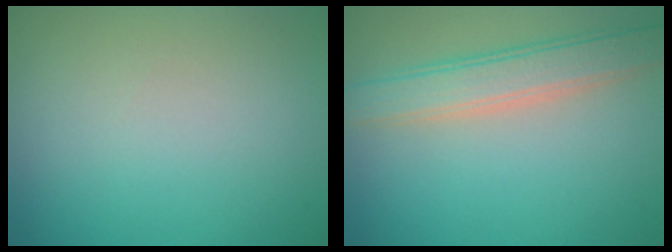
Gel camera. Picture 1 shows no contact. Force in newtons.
{"total": 4.1, "press": 4.1, "slide": 0.3}